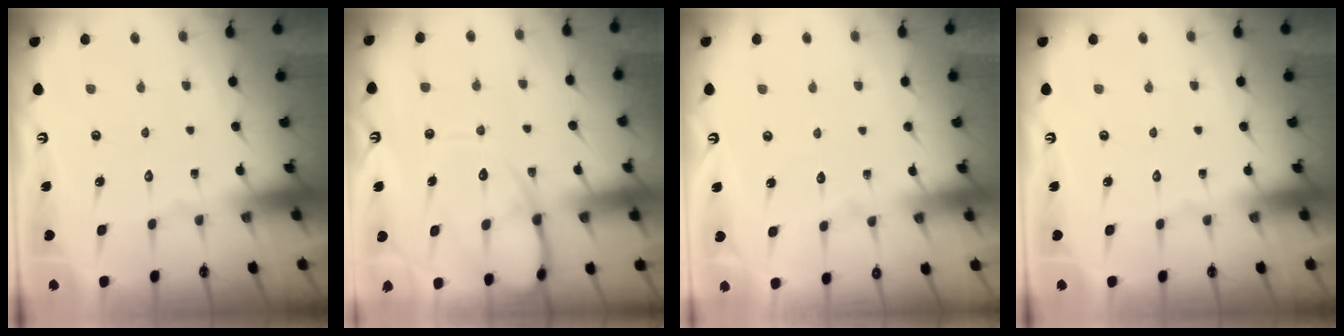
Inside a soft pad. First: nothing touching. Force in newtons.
{"total": 11.7, "press": 11.6, "slide": 1.4}
{"total": 3.0, "press": 3.0, "slide": 0.3}
{"total": 0.0}